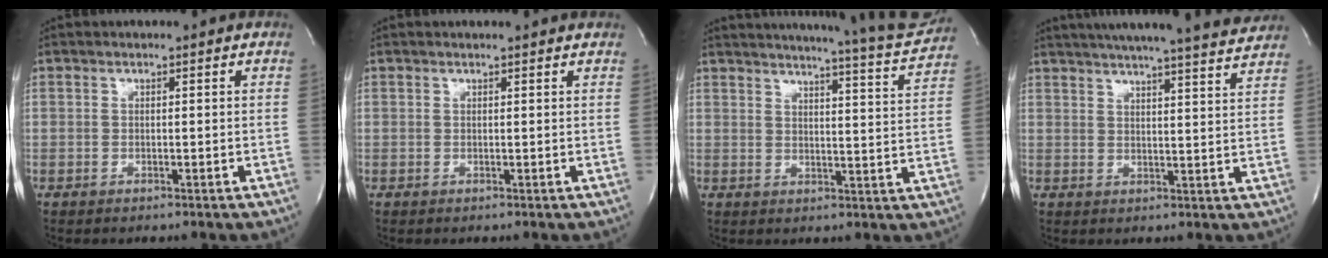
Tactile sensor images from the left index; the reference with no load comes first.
{"total": 1.8, "force": [1.7, -0.1, 0.5], "torque": [-0.013, 0.005, 0.016]}
{"total": 19.0, "force": [17.7, 0.0, 6.8], "torque": [-0.101, -0.063, 0.208]}
{"total": 20.3, "force": [18.5, 0.2, 8.4], "torque": [-0.136, -0.013, 0.235]}